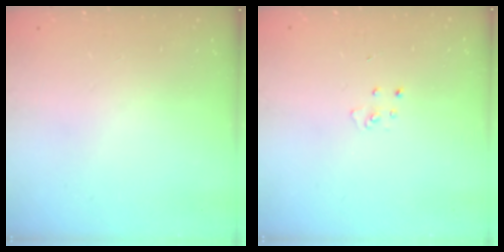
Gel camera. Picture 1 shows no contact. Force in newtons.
{"total": 3.6, "press": 3.6, "slide": 0.3}